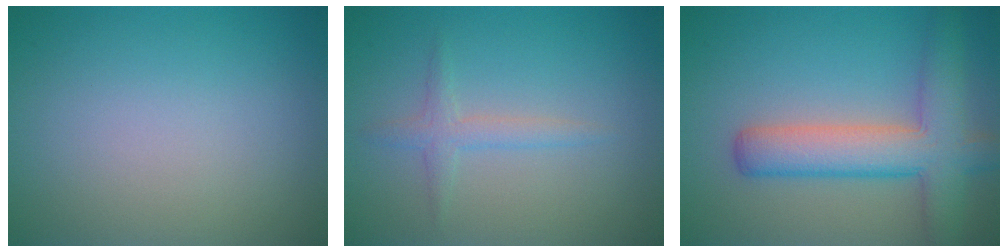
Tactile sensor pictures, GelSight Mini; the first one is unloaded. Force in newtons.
{"total": 1.7, "press": 1.7, "slide": 0.0}
{"total": 6.5, "press": 6.5, "slide": 0.3}